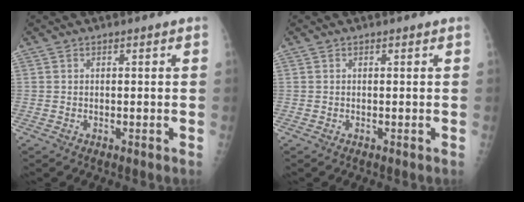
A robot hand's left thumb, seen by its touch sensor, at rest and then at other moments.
{"total": 0.0}